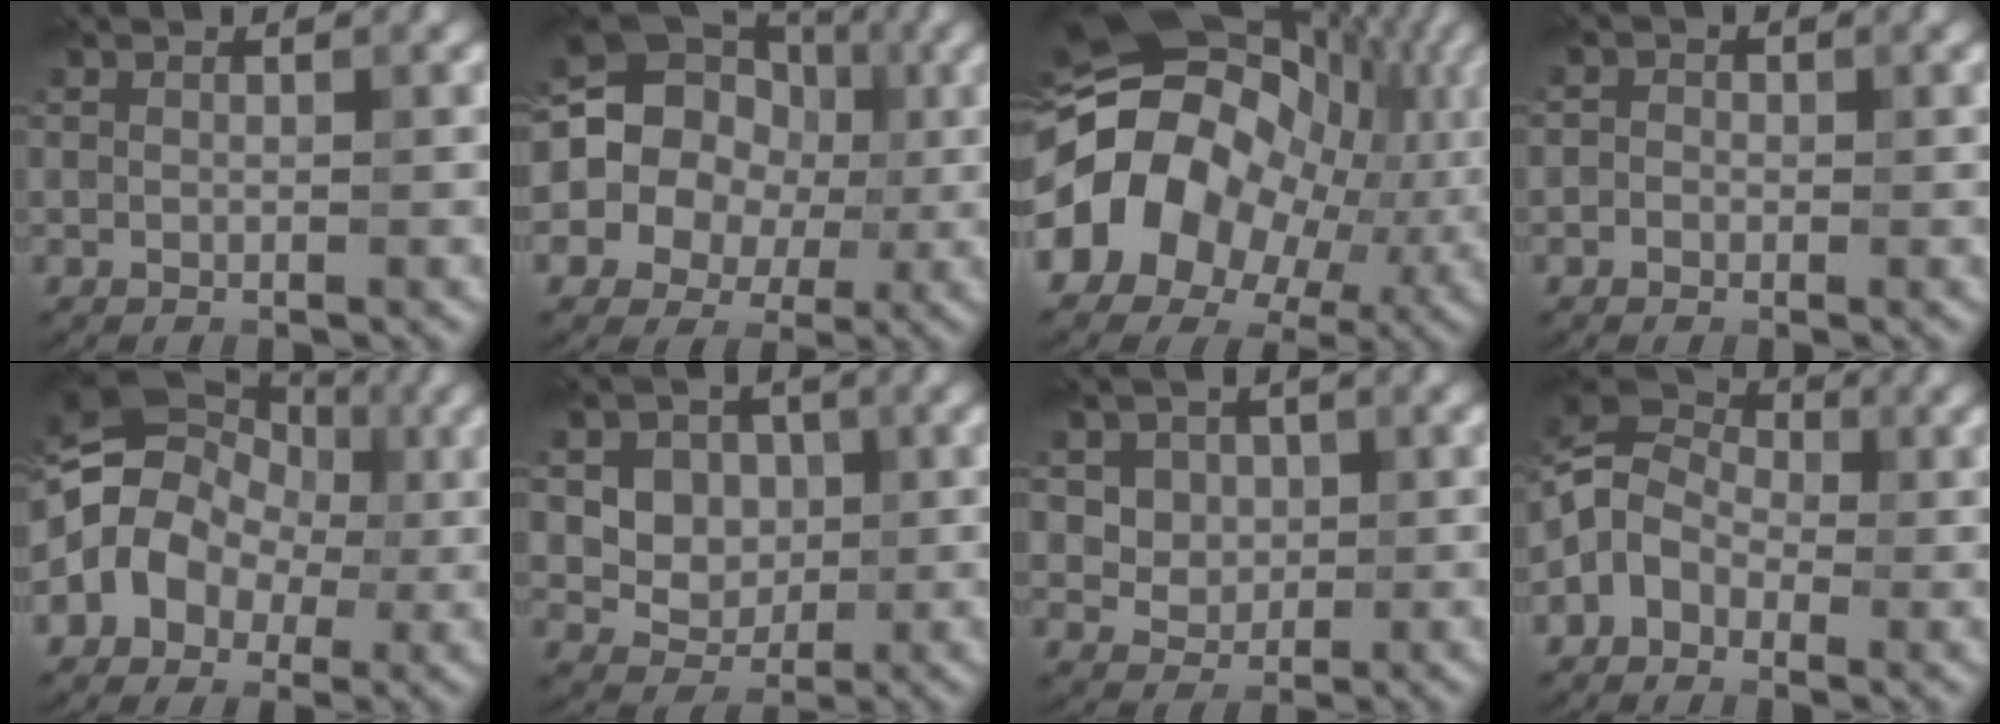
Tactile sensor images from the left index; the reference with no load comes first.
{"total": 11.0, "force": [0.2, 10.0, 4.7], "torque": [-0.093, 0.038, -0.022]}
{"total": 19.9, "force": [-0.8, 15.2, 12.9], "torque": [-0.236, 0.012, -0.026]}
{"total": 1.1, "force": [-0.2, 1.1, 0.3], "torque": [0.010, 0.000, -0.018]}
{"total": 6.7, "force": [-1.7, 5.5, 3.4], "torque": [-0.039, 0.016, -0.050]}
{"total": 5.5, "force": [1.2, 4.5, 3.0], "torque": [-0.056, -0.003, 0.023]}
{"total": 4.5, "force": [1.5, 3.7, 2.1], "torque": [-0.045, -0.001, 0.031]}
{"total": 4.2, "force": [-1.8, 3.2, 2.0], "torque": [-0.045, 0.010, -0.054]}